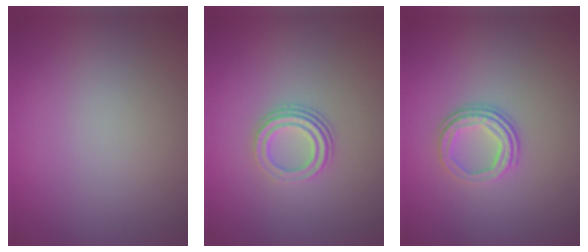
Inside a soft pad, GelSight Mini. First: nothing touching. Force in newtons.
{"total": 2.9, "press": 2.0, "slide": 2.0}
{"total": 3.1, "press": 2.4, "slide": 2.0}